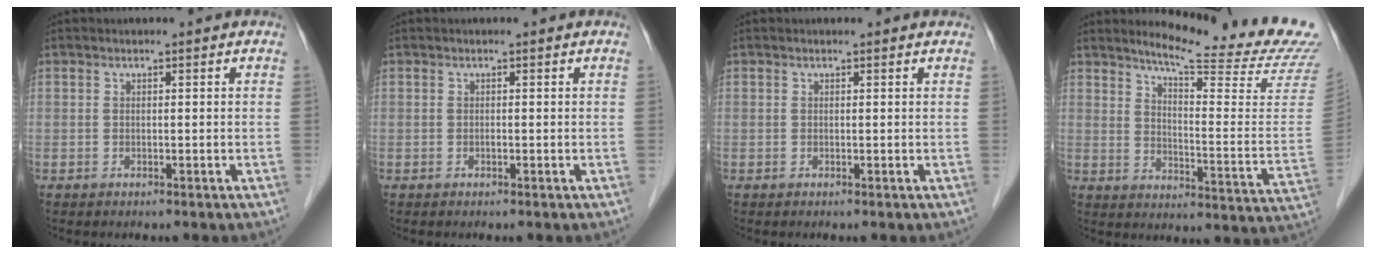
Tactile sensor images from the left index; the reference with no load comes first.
{"total": 0.0}
{"total": 1.2, "force": [1.2, 0.1, 0.1], "torque": [-0.011, 0.003, 0.009]}
{"total": 20.6, "force": [18.8, -0.8, 8.4], "torque": [-0.130, -0.113, 0.231]}